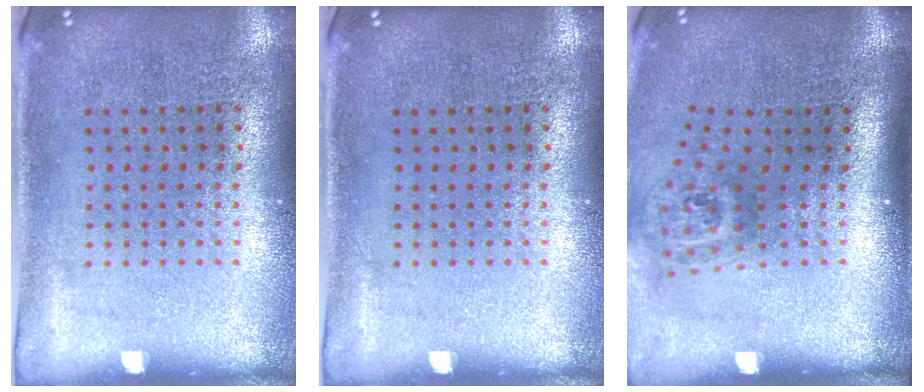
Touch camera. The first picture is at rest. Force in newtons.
{"total": 0.0}
{"total": 1.8, "press": 1.2, "slide": 1.3}